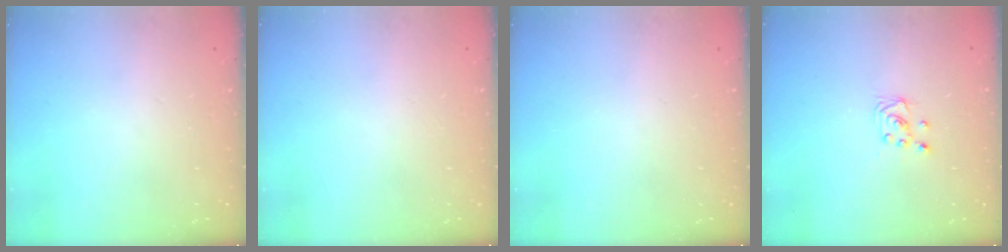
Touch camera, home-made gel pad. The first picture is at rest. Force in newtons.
{"total": 0.0}
{"total": 0.0}
{"total": 2.0, "press": 2.0, "slide": 0.2}